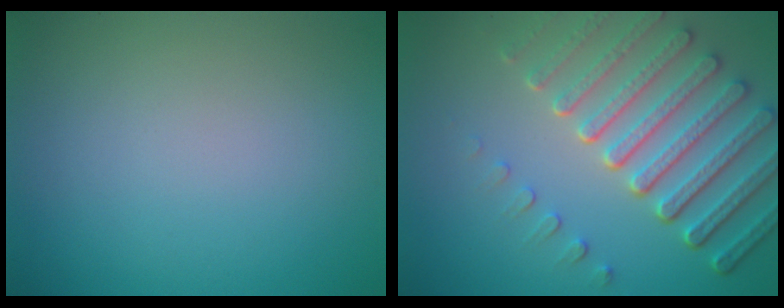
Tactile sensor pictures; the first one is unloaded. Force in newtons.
{"total": 7.2, "press": 5.6, "slide": 4.6}